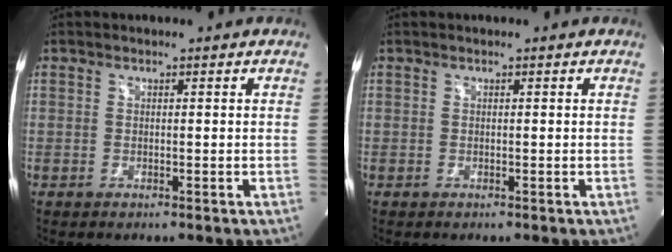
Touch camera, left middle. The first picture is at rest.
{"total": 0.0}